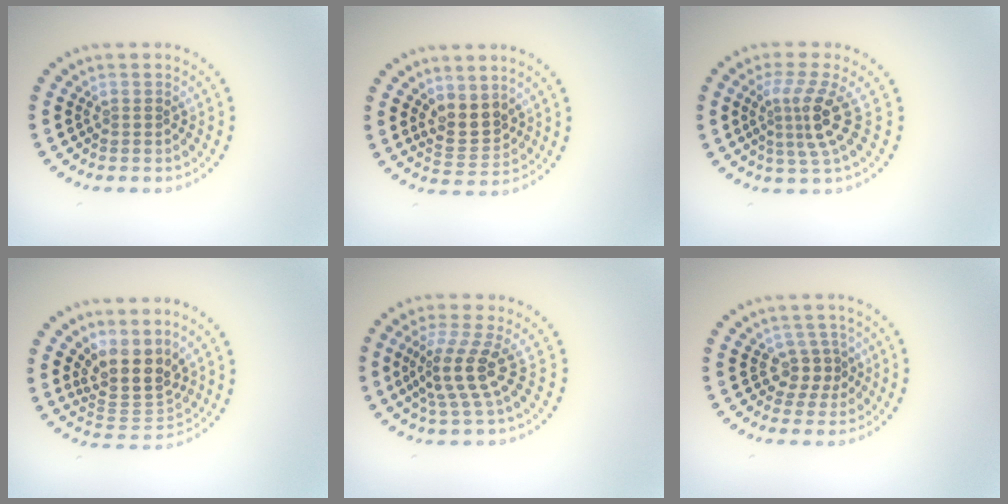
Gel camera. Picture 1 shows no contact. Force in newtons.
{"total": 2.9, "press": 2.6, "slide": 1.3}
{"total": 3.8, "press": 2.7, "slide": 2.8}
{"total": 4.1, "press": 3.3, "slide": 2.5}
{"total": 3.8, "press": 2.7, "slide": 2.7}
{"total": 2.4, "press": 1.8, "slide": 1.6}